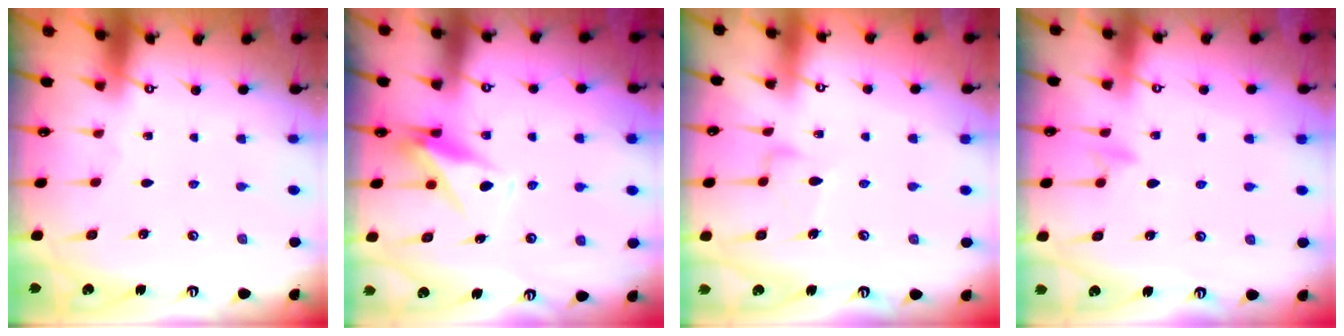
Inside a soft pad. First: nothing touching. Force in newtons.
{"total": 7.9, "press": 7.7, "slide": 1.7}
{"total": 7.6, "press": 7.6, "slide": 0.2}
{"total": 5.4, "press": 5.4, "slide": 0.7}